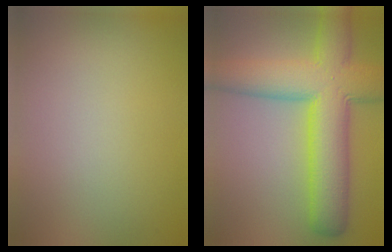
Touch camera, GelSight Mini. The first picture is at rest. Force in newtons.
{"total": 11.1, "press": 11.1, "slide": 0.3}